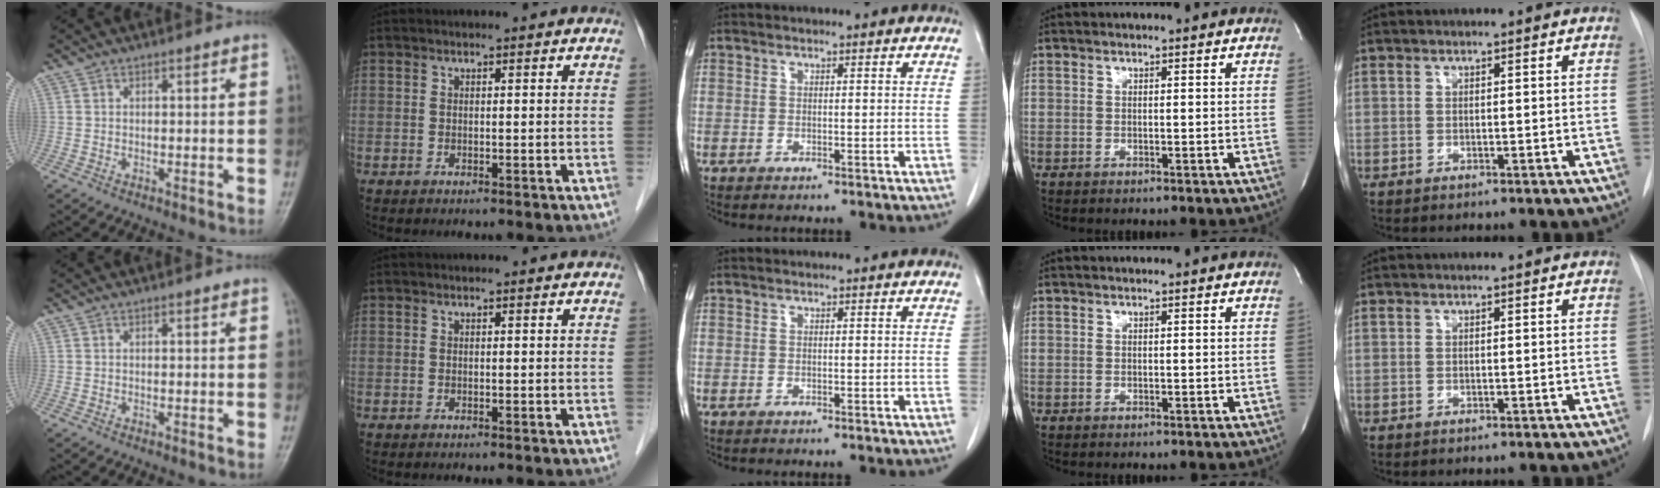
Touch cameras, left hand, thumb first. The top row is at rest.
{}